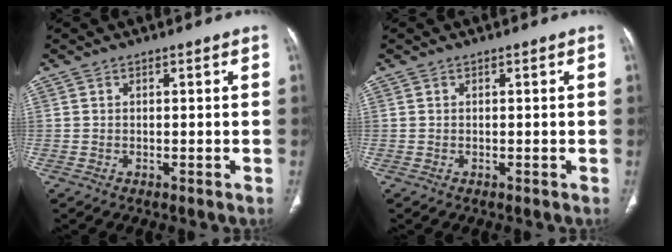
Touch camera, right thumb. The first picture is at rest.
{"total": 0.0}